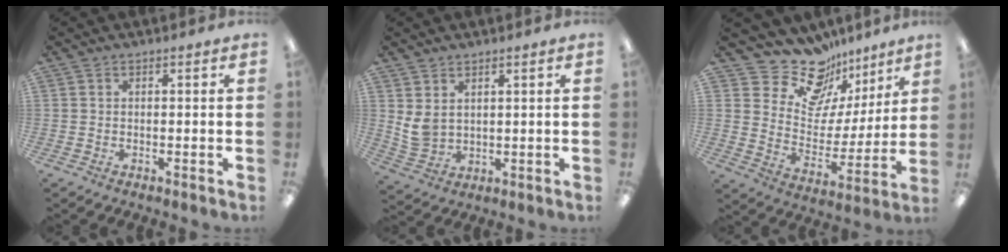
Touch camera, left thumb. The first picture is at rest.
{"total": 5.0, "force": [2.7, 3.5, 2.3], "torque": [-0.057, -0.009, 0.053]}
{"total": 17.0, "force": [13.3, 9.4, 5.1], "torque": [-0.093, -0.109, 0.237]}